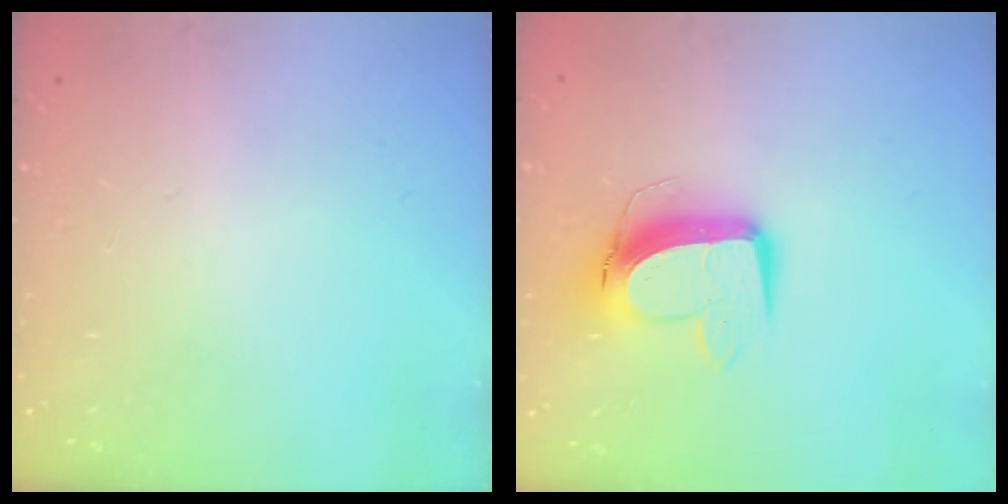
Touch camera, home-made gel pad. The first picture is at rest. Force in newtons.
{"total": 12.1, "press": 12.0, "slide": 1.4}